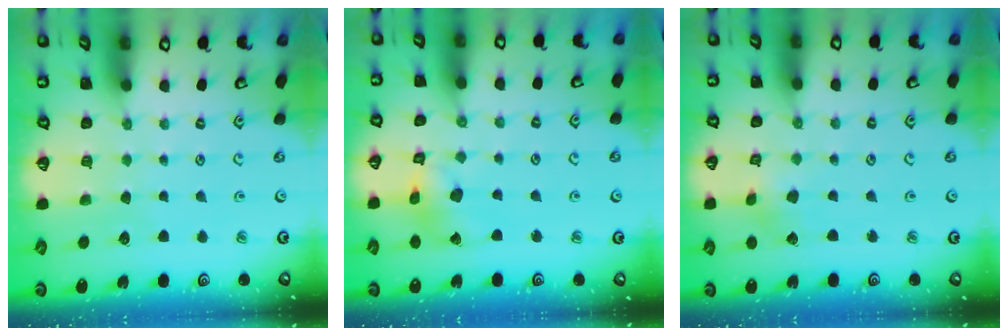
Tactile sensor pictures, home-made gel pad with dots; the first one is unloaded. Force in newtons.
{"total": 7.9, "press": 7.8, "slide": 0.9}
{"total": 2.1, "press": 2.1, "slide": 0.2}